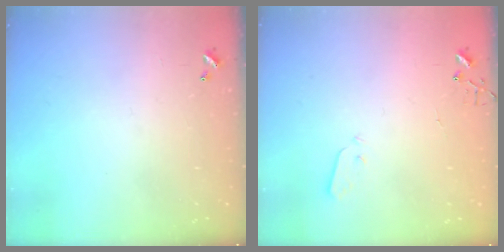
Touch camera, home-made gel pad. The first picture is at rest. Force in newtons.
{"total": 2.0, "press": 2.0, "slide": 0.4}